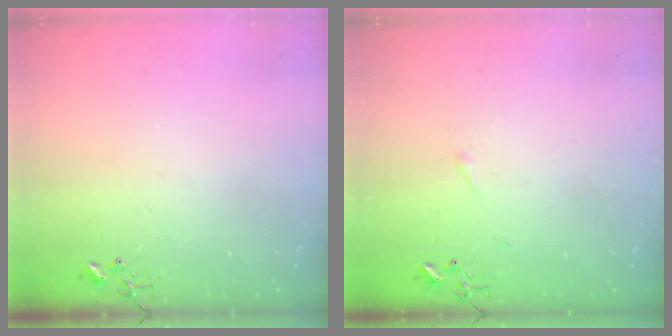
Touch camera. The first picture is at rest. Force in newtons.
{"total": 2.9, "press": 2.9, "slide": 0.5}